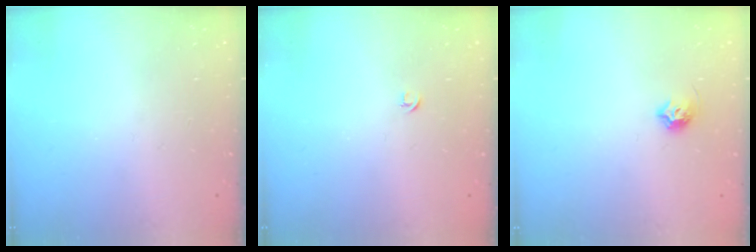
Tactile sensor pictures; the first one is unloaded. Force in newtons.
{"total": 2.7, "press": 2.6, "slide": 0.6}
{"total": 6.7, "press": 6.6, "slide": 1.0}